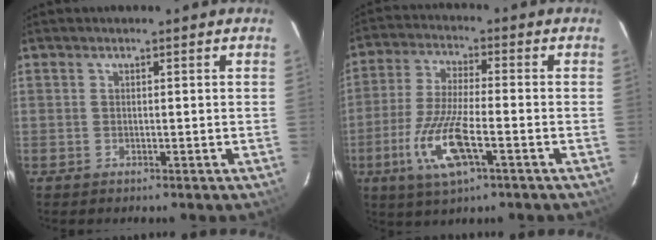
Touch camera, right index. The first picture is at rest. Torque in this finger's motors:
{"motor_torque": [1.24, -0.90, 0.66, 0.18]}